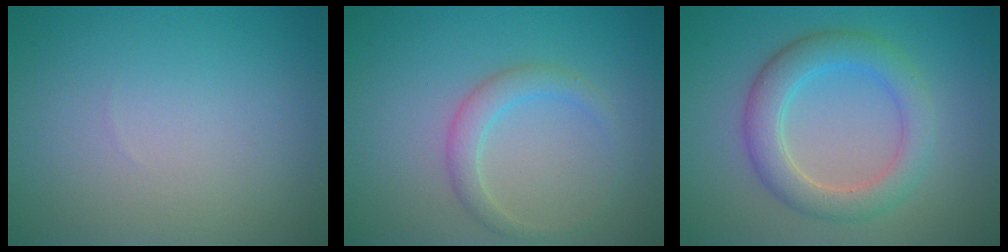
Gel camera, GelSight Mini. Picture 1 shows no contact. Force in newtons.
{"total": 2.2, "press": 2.2, "slide": 0.1}
{"total": 4.6, "press": 4.5, "slide": 0.2}